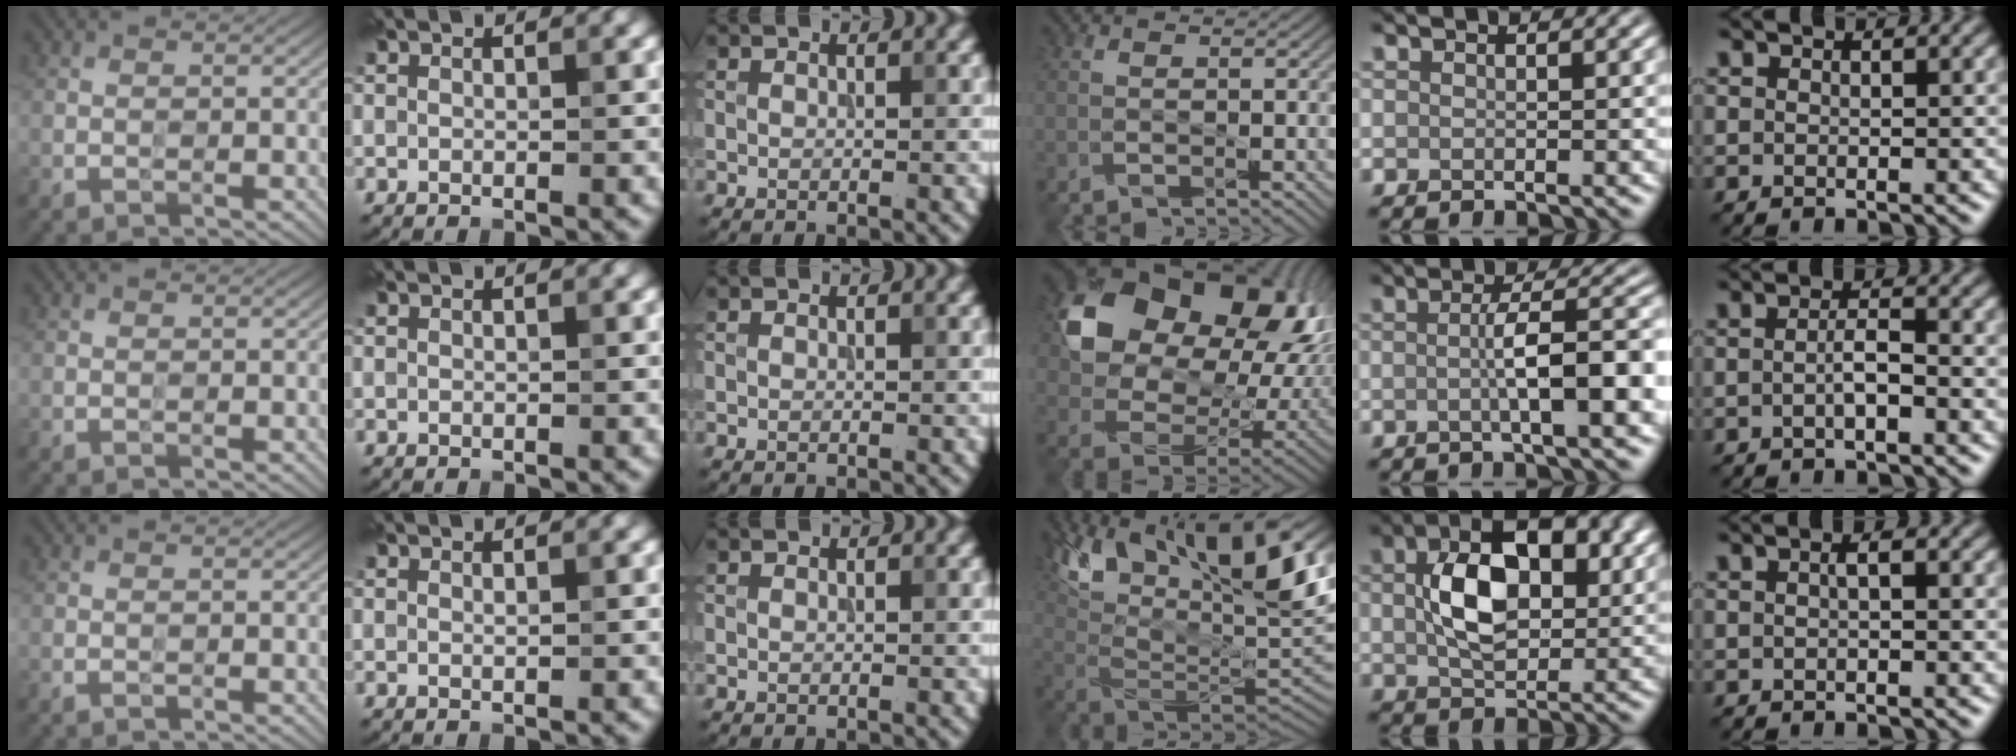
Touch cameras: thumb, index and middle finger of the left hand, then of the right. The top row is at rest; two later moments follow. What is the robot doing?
{"motion": "wipe", "object": "glasses"}